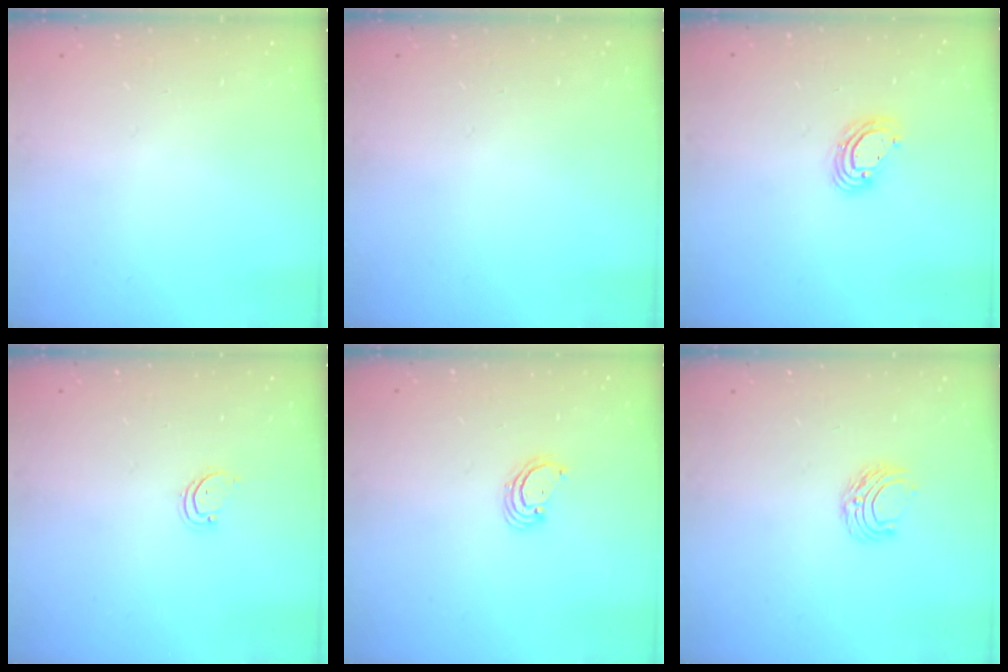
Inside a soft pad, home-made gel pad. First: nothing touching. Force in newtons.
{"total": 0.0}
{"total": 7.3, "press": 7.2, "slide": 1.1}
{"total": 1.9, "press": 1.9, "slide": 0.2}
{"total": 3.3, "press": 3.3, "slide": 0.3}
{"total": 6.2, "press": 6.2, "slide": 0.5}